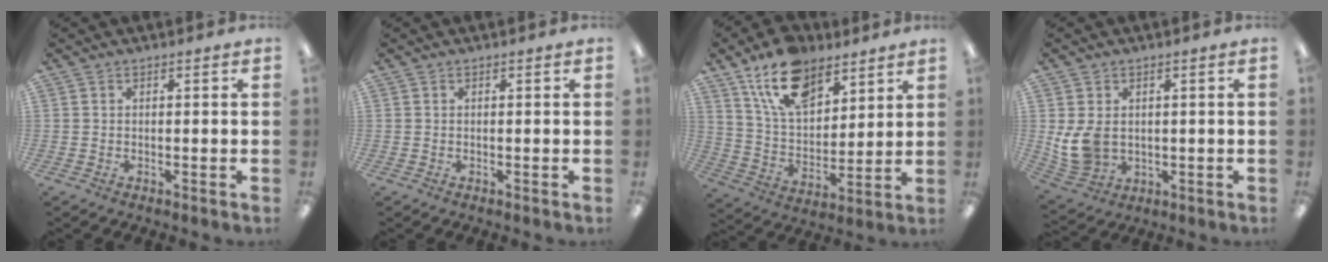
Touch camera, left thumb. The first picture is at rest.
{"total": 0.0}
{"total": 16.0, "force": [10.3, 8.8, 8.4], "torque": [-0.153, -0.036, 0.191]}
{"total": 7.8, "force": [0.8, 6.2, 4.8], "torque": [-0.112, 0.004, 0.019]}